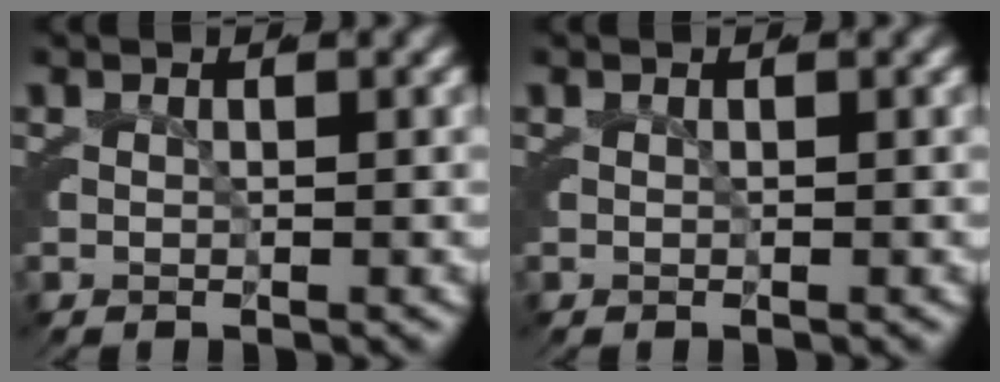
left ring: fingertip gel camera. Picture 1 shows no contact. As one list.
[{"total": 0.0}]